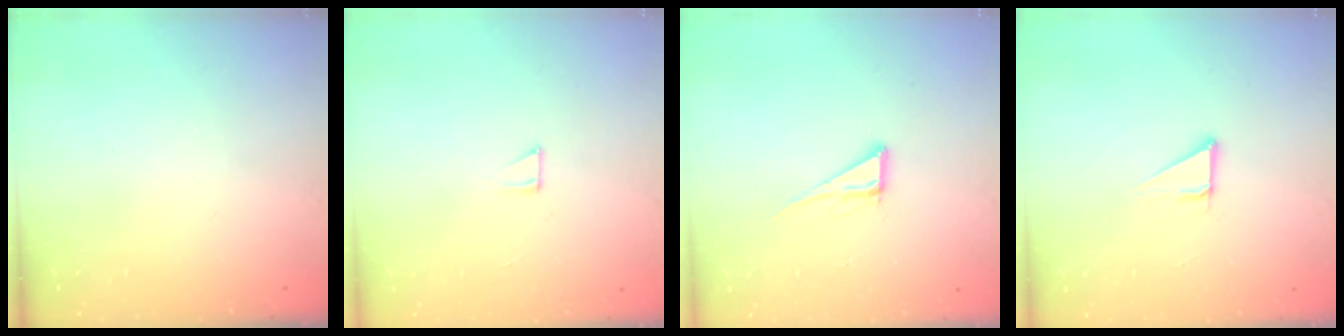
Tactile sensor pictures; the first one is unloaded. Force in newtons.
{"total": 3.6, "press": 3.6, "slide": 0.3}
{"total": 6.8, "press": 6.8, "slide": 0.2}
{"total": 2.8, "press": 2.8, "slide": 0.2}